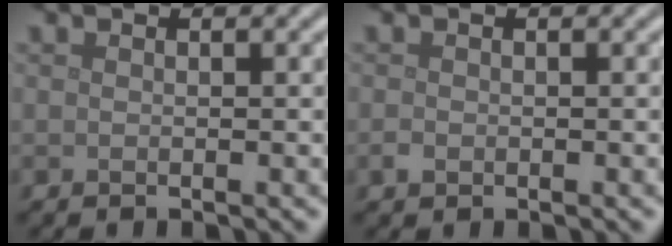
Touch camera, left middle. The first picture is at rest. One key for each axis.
{"total": 0.7, "fx": -0.3, "fy": 0.5, "fz": 0.3, "tx": -0.006, "ty": -0.002, "tz": -0.005}